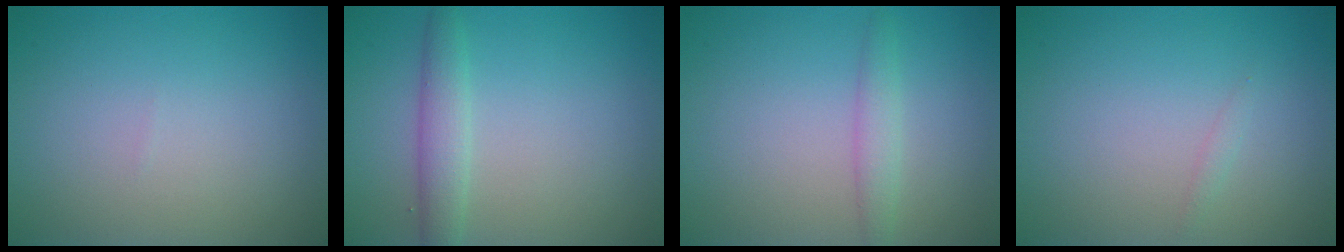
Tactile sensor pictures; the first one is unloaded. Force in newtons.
{"total": 2.4, "press": 2.4, "slide": 0.1}
{"total": 1.7, "press": 1.6, "slide": 0.2}
{"total": 0.5, "press": 0.5, "slide": 0.0}